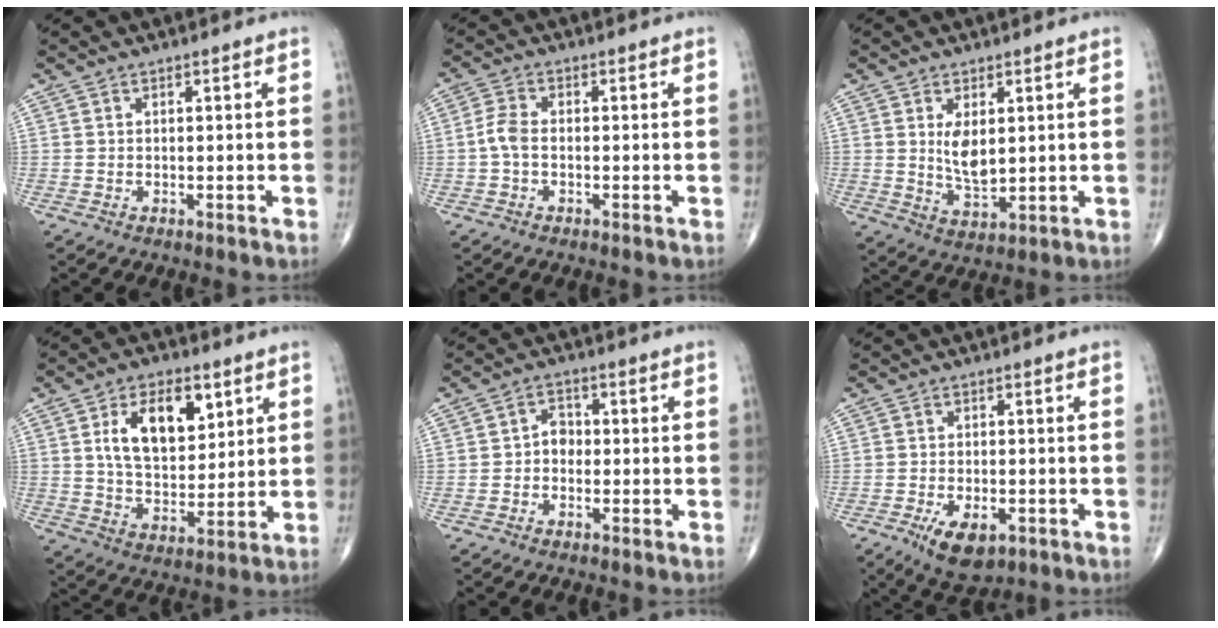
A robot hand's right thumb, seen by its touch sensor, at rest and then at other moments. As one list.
[{"total": 3.4, "force": [-0.7, 1.8, 2.7], "torque": [-0.062, 0.009, -0.021]}, {"total": 6.0, "force": [1.4, 3.1, 5.0], "torque": [-0.072, -0.018, 0.034]}, {"total": 13.6, "force": [5.0, 7.6, 10.2], "torque": [-0.140, -0.020, 0.094]}, {"total": 3.1, "force": [-0.6, 2.4, 1.8], "torque": [-0.007, 0.015, -0.021]}, {"total": 7.4, "force": [-3.4, 3.7, 5.5], "torque": [-0.089, 0.002, -0.048]}]